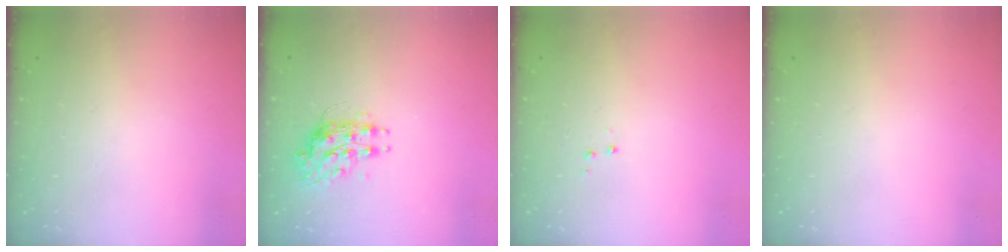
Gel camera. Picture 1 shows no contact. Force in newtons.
{"total": 8.1, "press": 8.1, "slide": 0.2}
{"total": 3.3, "press": 3.3, "slide": 0.4}
{"total": 0.0}